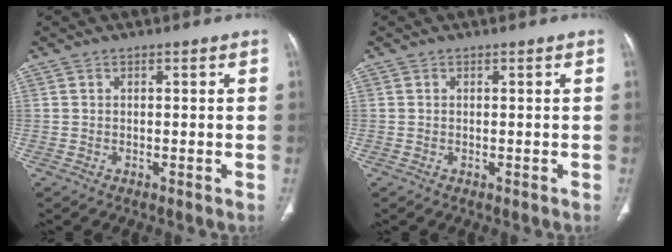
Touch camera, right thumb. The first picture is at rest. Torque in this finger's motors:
{"motor_torque": [0.36, 0.11, -0.29, -0.16, -0.02]}